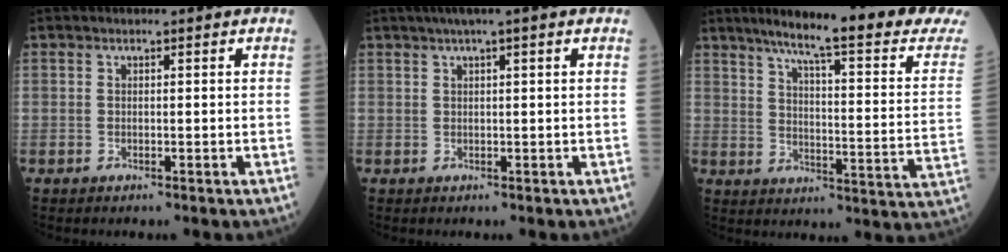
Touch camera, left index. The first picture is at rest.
{"total": 5.3, "force": [3.6, 0.1, 3.9], "torque": [-0.063, 0.029, 0.056]}
{"total": 24.2, "force": [20.5, 0.2, 12.8], "torque": [-0.180, -0.068, 0.260]}